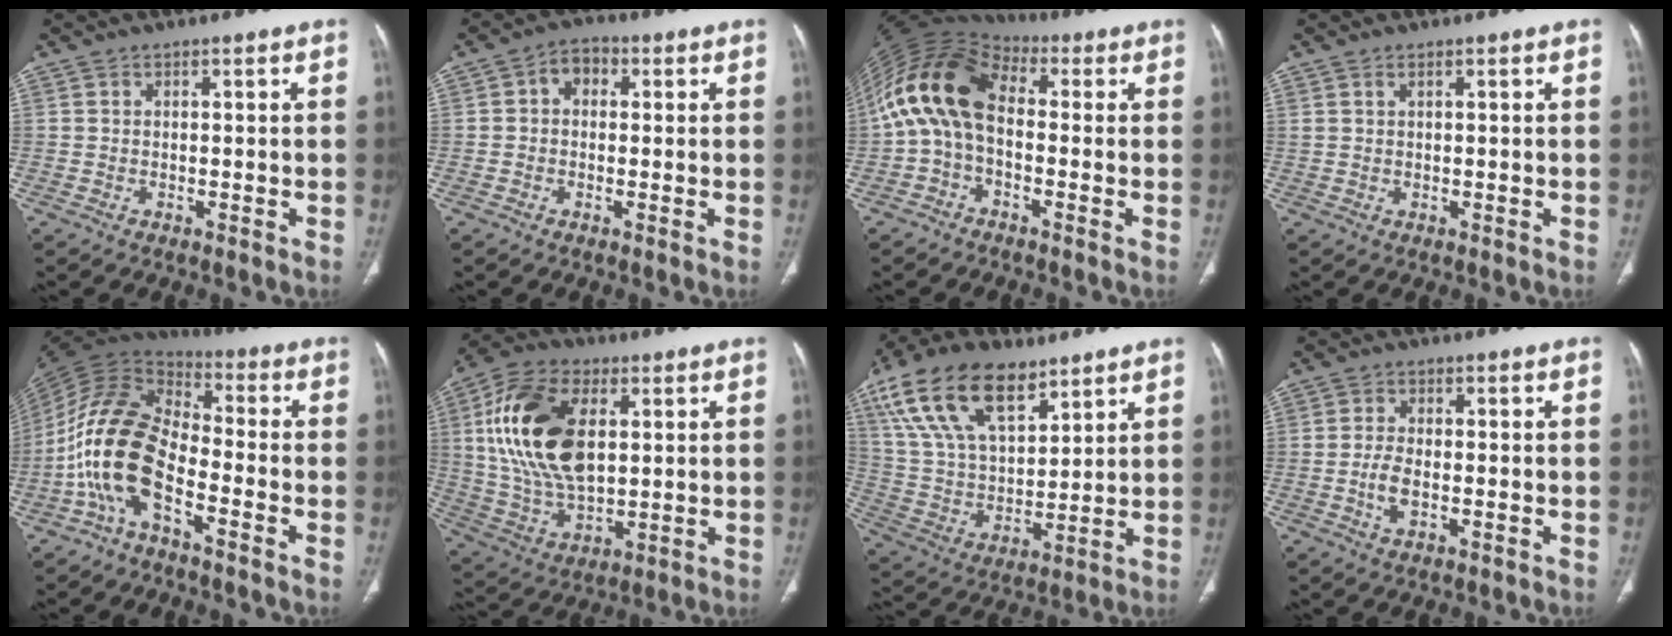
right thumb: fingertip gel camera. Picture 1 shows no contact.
{"total": 3.9, "force": [0.5, 3.0, 2.5], "torque": [-0.024, 0.014, -0.001]}
{"total": 13.8, "force": [0.3, 8.5, 10.9], "torque": [-0.210, 0.039, -0.009]}
{"total": 0.9, "force": [0.6, 0.2, 0.6], "torque": [-0.012, 0.003, 0.016]}
{"total": 15.0, "force": [-5.6, 7.1, 12.0], "torque": [-0.243, 0.056, -0.118]}
{"total": 20.6, "force": [4.5, 11.8, 16.3], "torque": [-0.306, -0.005, 0.086]}
{"total": 20.8, "force": [11.8, 10.6, 13.5], "torque": [-0.243, -0.024, 0.225]}
{"total": 4.0, "force": [-0.9, 2.0, 3.3], "torque": [-0.069, 0.004, -0.018]}